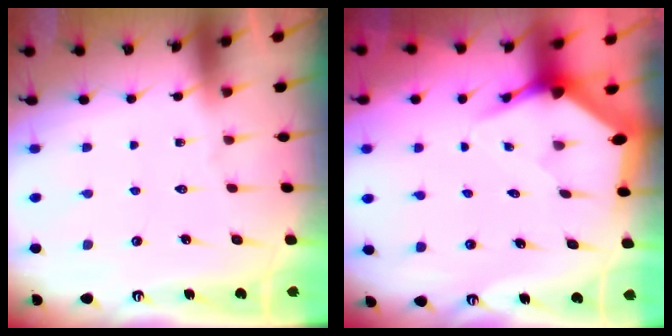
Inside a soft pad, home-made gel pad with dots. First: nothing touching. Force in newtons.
{"total": 5.2, "press": 5.1, "slide": 0.3}